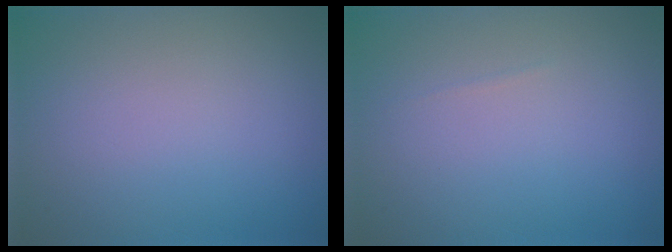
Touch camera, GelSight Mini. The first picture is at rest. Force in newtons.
{"total": 0.0}